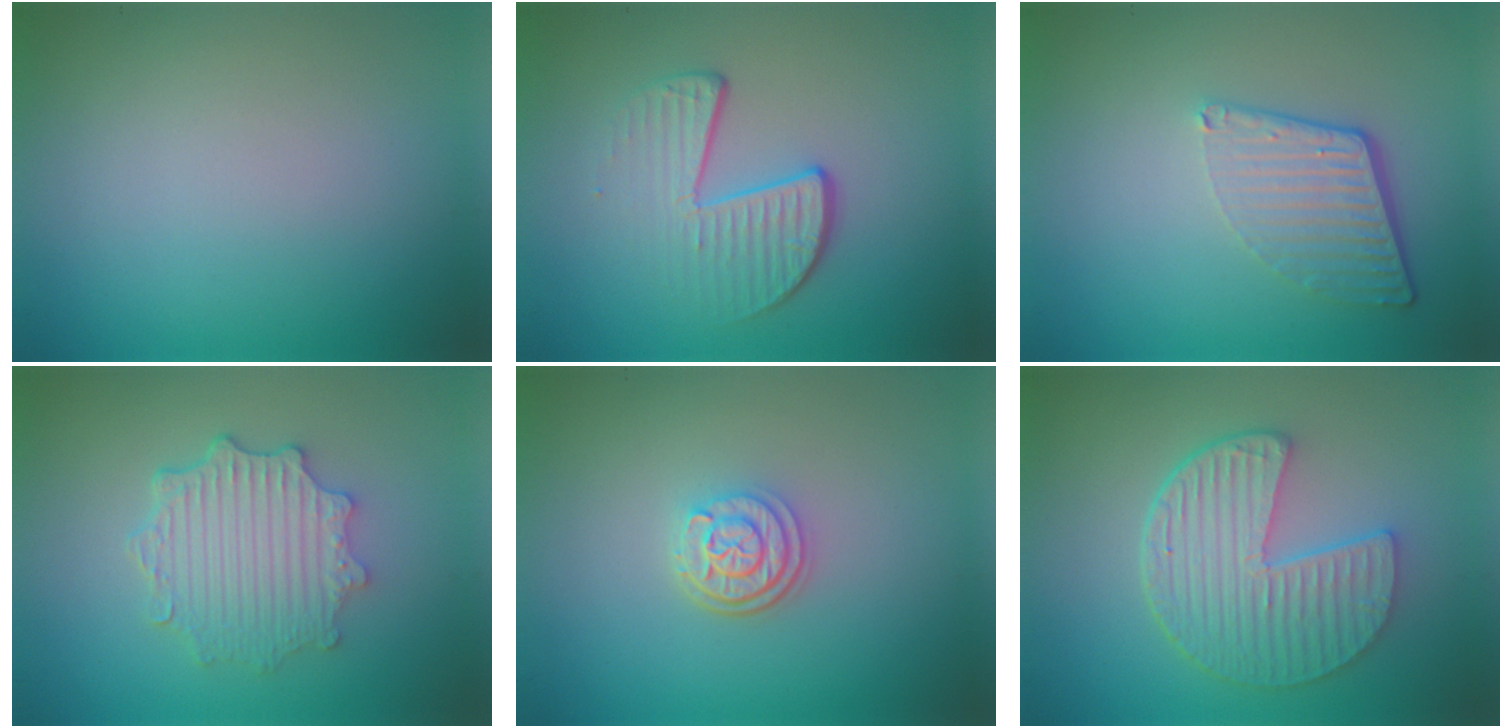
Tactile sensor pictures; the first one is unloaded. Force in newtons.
{"total": 4.0, "press": 2.7, "slide": 2.9}
{"total": 4.3, "press": 2.9, "slide": 3.2}
{"total": 4.6, "press": 3.8, "slide": 2.6}
{"total": 2.9, "press": 2.4, "slide": 1.7}
{"total": 6.3, "press": 4.6, "slide": 4.3}